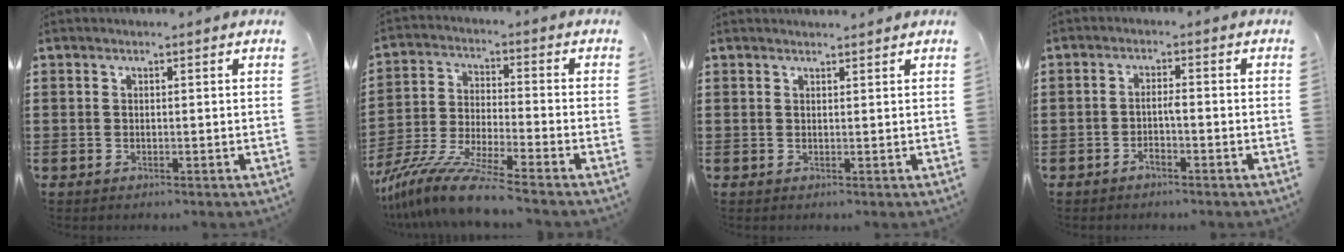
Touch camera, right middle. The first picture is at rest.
{"total": 10.2, "force": [-8.9, -0.1, 5.0], "torque": [-0.106, -0.001, -0.179]}
{"total": 1.0, "force": [1.0, 0.0, 0.2], "torque": [0.003, -0.004, 0.017]}
{"total": 1.9, "force": [-1.1, 0.3, 1.5], "torque": [-0.028, 0.004, -0.022]}